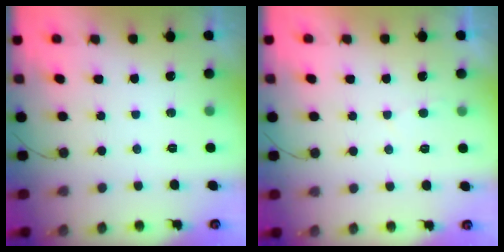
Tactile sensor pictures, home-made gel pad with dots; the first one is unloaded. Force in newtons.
{"total": 2.1, "press": 2.1, "slide": 0.2}